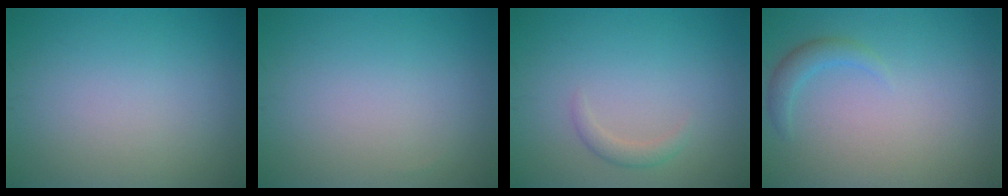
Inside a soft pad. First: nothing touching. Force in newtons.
{"total": 0.0}
{"total": 1.3, "press": 1.3, "slide": 0.1}
{"total": 1.6, "press": 1.6, "slide": 0.1}